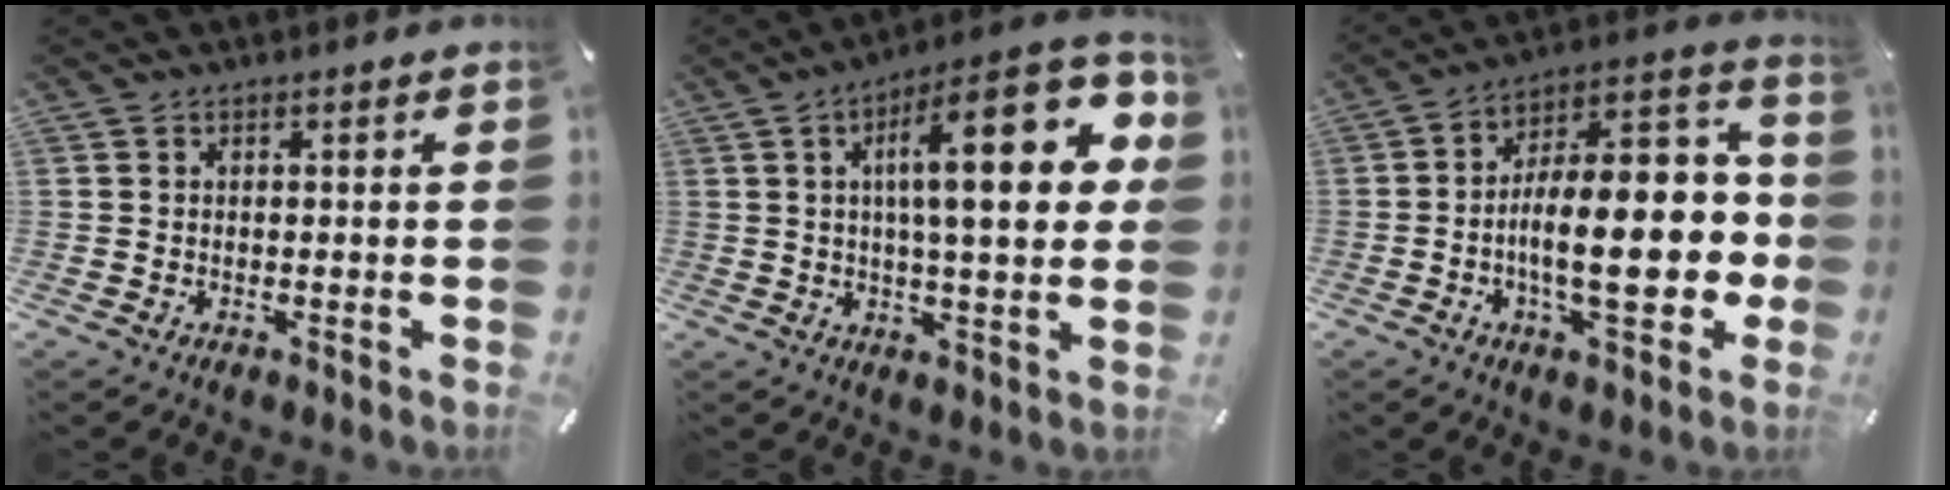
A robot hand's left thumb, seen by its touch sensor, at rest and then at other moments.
{"total": 22.4, "force": [6.1, 7.0, 20.4], "torque": [-0.307, -0.017, 0.083]}
{"total": 20.4, "force": [-3.9, 9.2, 17.8], "torque": [-0.277, 0.000, -0.058]}